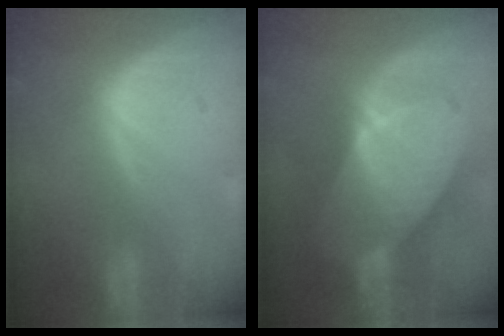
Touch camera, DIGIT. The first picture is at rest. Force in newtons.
{"total": 8.3, "press": 8.3, "slide": 0.3}